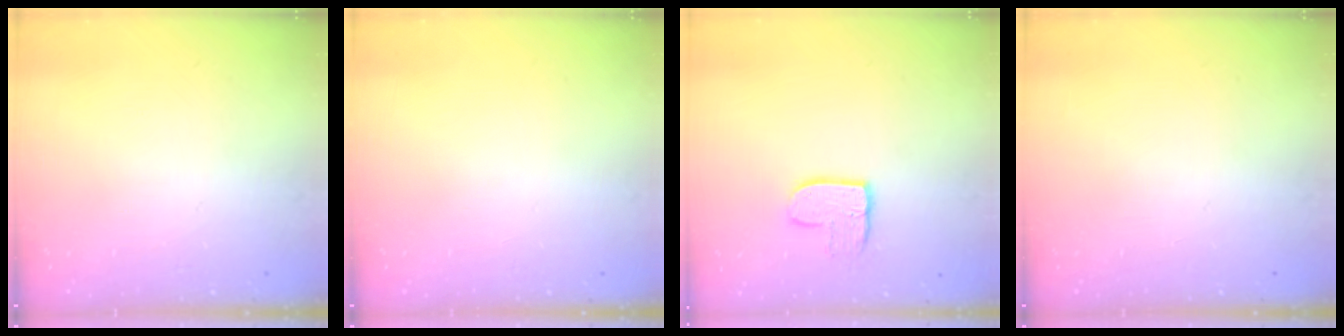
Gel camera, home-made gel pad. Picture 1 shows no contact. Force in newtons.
{"total": 0.0}
{"total": 8.5, "press": 8.4, "slide": 0.5}
{"total": 0.0}